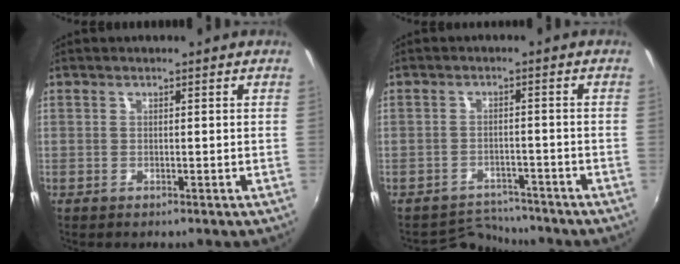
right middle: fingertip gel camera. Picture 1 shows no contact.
{"total": 5.3, "force": [-5.1, 1.1, -0.8], "torque": [-0.002, 0.003, -0.084]}